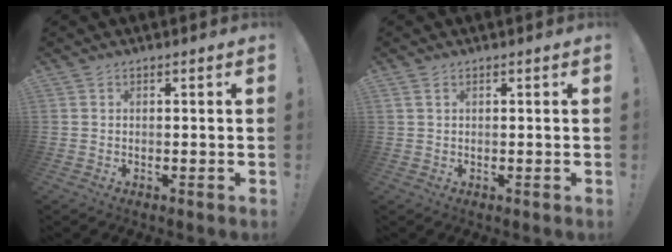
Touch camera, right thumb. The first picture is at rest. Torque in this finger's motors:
{"motor_torque": [-0.16, -0.26, 0.01, 0.21, -0.10]}